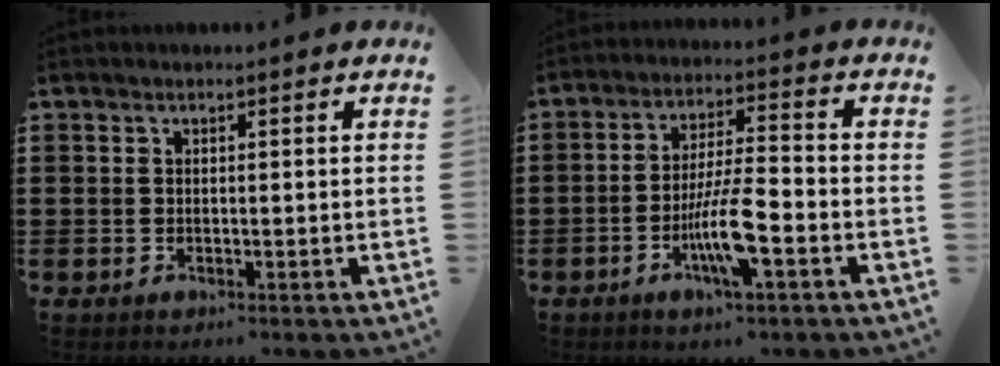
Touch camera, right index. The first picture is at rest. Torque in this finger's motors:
{"motor_torque": [0.50, -0.13, 0.32, 0.08]}